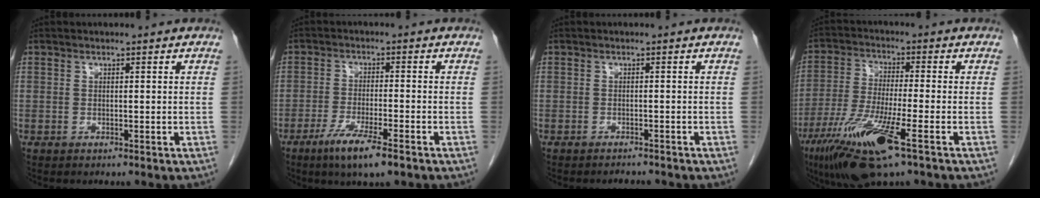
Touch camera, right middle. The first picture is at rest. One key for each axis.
{"total": 7.3, "fx": -4.6, "fy": 0.6, "fz": 5.6, "tx": -0.109, "ty": -0.017, "tz": -0.079}
{"total": 1.7, "fx": -1.7, "fy": 0.2, "fz": 0.3, "tx": -0.006, "ty": -0.005, "tz": -0.019}
{"total": 13.5, "fx": -6.9, "fy": 1.2, "fz": 11.6, "tx": -0.237, "ty": -0.031, "tz": -0.123}